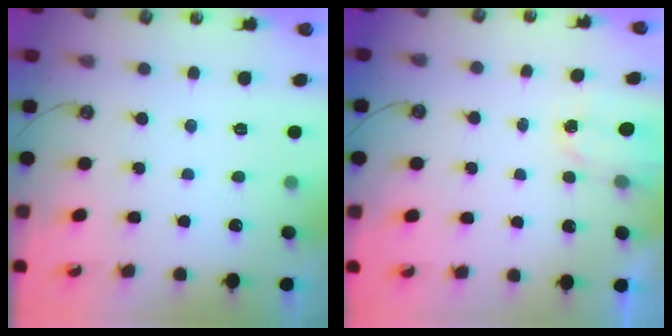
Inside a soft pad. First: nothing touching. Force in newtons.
{"total": 1.5, "press": 1.5, "slide": 0.3}